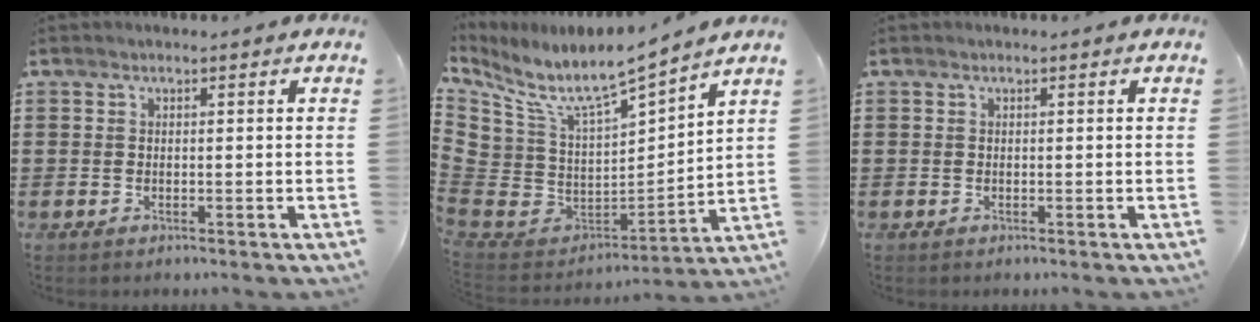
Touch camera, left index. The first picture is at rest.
{"total": 6.4, "force": [4.7, 2.0, 3.8], "torque": [-0.096, -0.048, 0.076]}
{"total": 0.0}